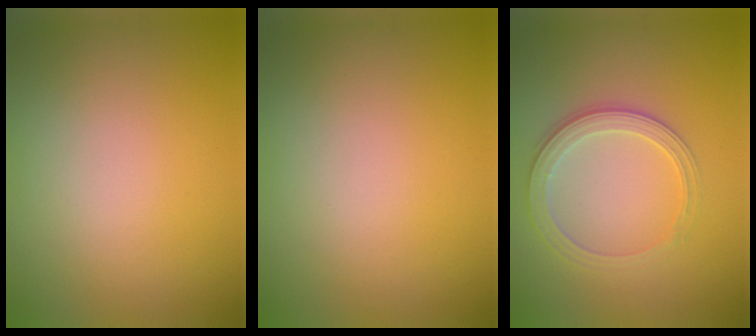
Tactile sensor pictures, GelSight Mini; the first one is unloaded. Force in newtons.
{"total": 0.0}
{"total": 2.8, "press": 2.6, "slide": 0.8}